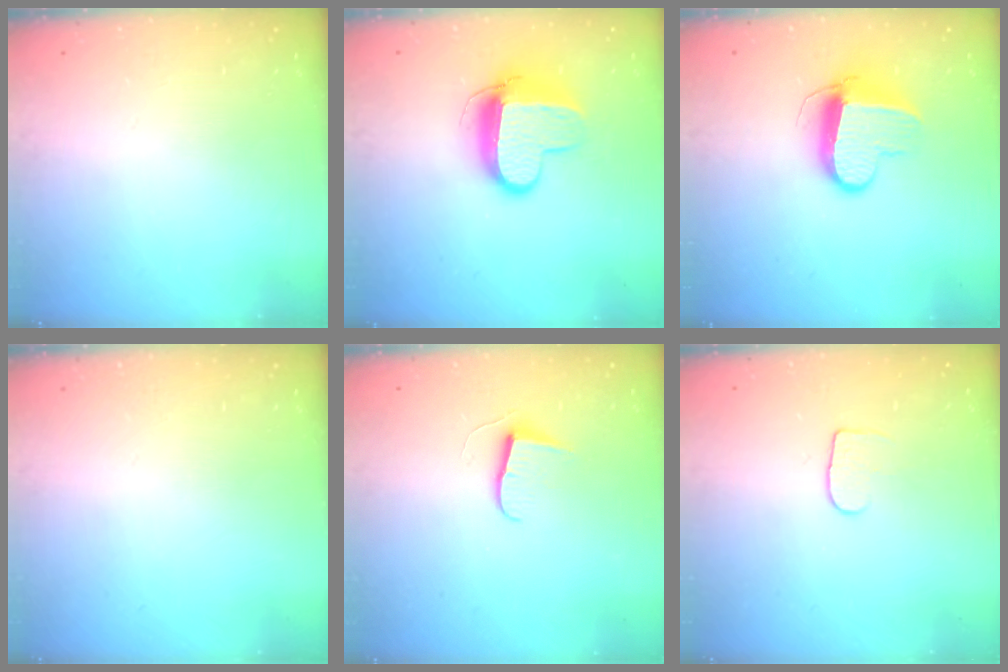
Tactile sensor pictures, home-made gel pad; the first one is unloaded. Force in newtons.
{"total": 11.6, "press": 11.5, "slide": 1.3}
{"total": 10.3, "press": 10.3, "slide": 0.5}
{"total": 0.0}
{"total": 6.8, "press": 6.8, "slide": 0.5}
{"total": 4.3, "press": 4.3, "slide": 0.5}